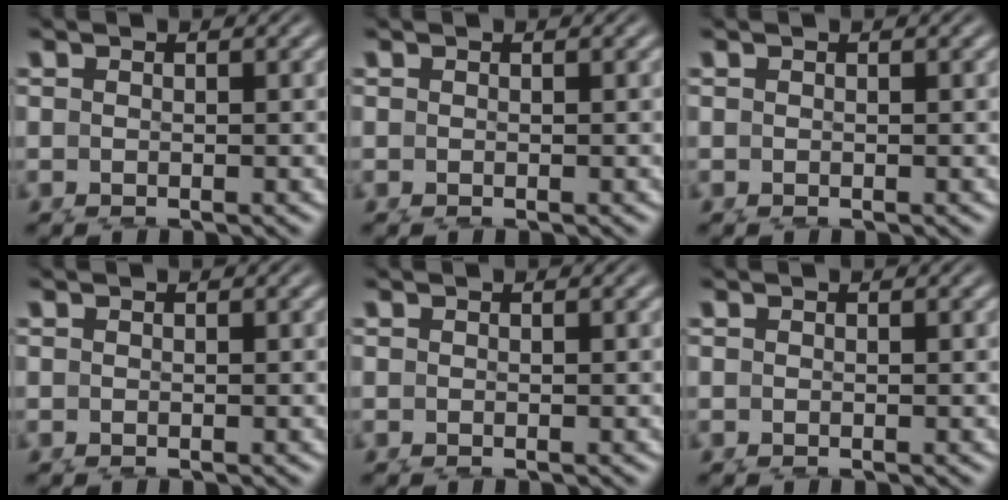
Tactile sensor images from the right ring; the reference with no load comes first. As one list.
[{"total": 0.0}, {"total": 0.0}, {"total": 0.0}, {"total": 0.0}, {"total": 0.0}]